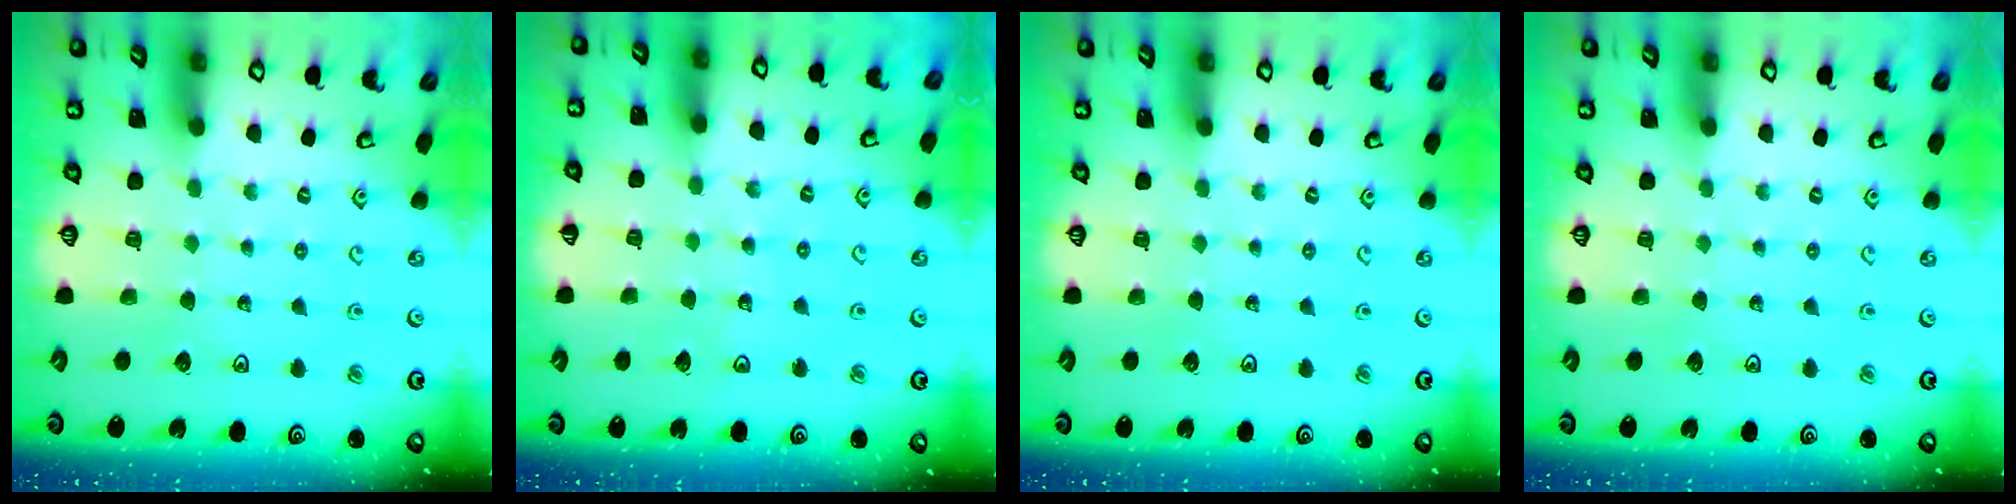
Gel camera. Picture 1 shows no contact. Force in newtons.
{"total": 3.9, "press": 3.9, "slide": 0.3}
{"total": 0.0}
{"total": 0.0}